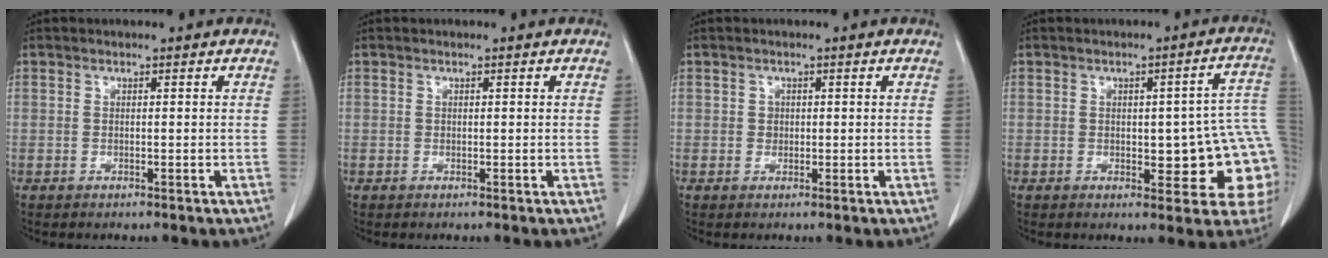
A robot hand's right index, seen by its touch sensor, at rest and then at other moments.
{"total": 0.0}
{"total": 1.0, "force": [0.1, 1.0, 0.2], "torque": [0.002, 0.005, 0.004]}
{"total": 13.1, "force": [-1.4, 4.5, 12.2], "torque": [-0.108, 0.021, -0.007]}